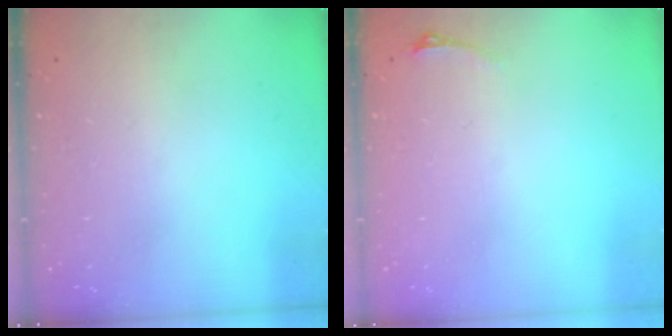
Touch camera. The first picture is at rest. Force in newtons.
{"total": 2.9, "press": 2.6, "slide": 1.5}